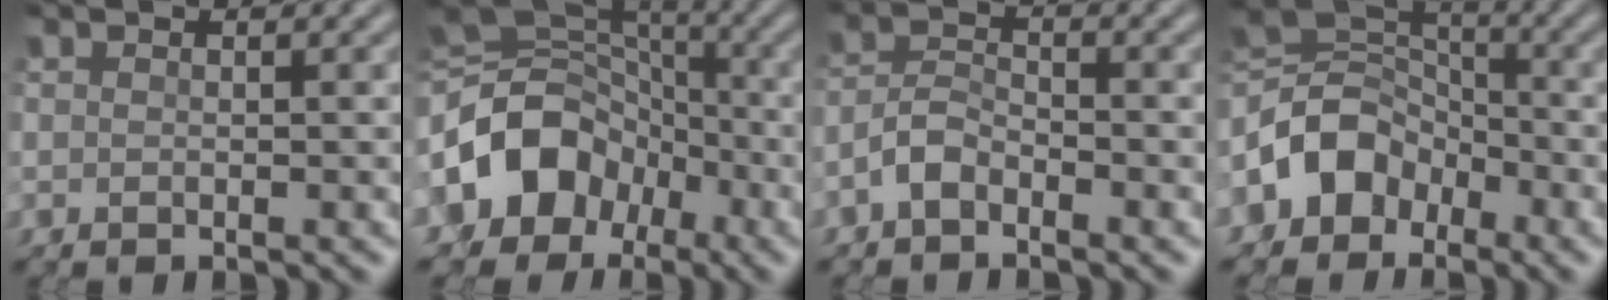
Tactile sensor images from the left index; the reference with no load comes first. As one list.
[{"total": 9.9, "force": [-3.1, 7.6, 5.5], "torque": [-0.113, 0.005, -0.064]}, {"total": 2.3, "force": [-1.6, 0.8, 1.3], "torque": [-0.030, 0.013, -0.039]}, {"total": 6.1, "force": [-2.9, 4.6, 2.9], "torque": [-0.044, 0.018, -0.066]}]